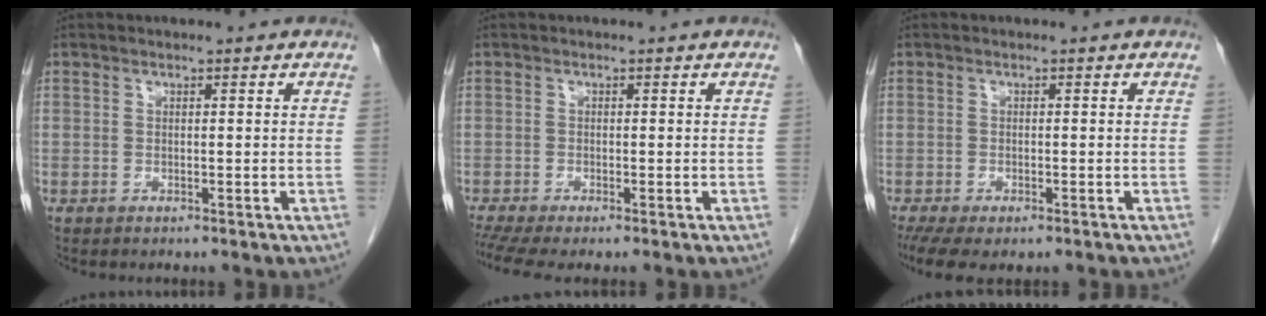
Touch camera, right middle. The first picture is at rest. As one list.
[{"total": 3.9, "force": [-3.0, 0.2, 2.4], "torque": [-0.050, -0.011, -0.056]}, {"total": 7.4, "force": [-5.0, 2.9, 4.6], "torque": [-0.090, -0.019, -0.078]}]